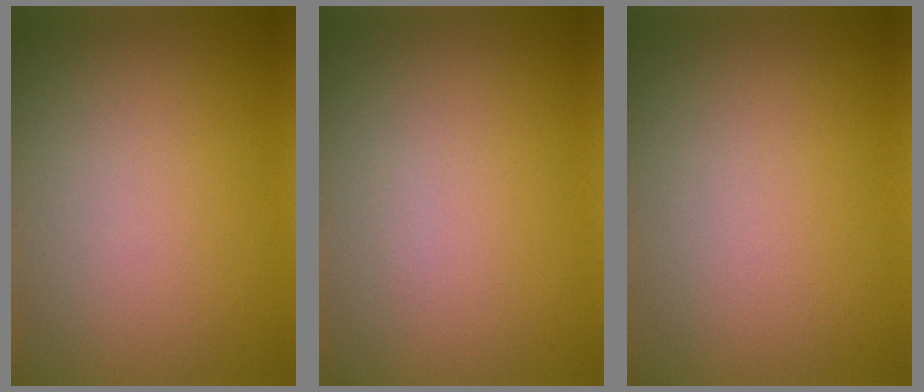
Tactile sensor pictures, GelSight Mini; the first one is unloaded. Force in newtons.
{"total": 0.0}
{"total": 0.0}